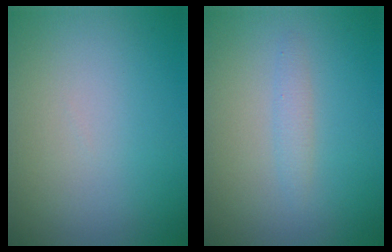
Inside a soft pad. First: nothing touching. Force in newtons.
{"total": 1.2, "press": 1.2, "slide": 0.1}